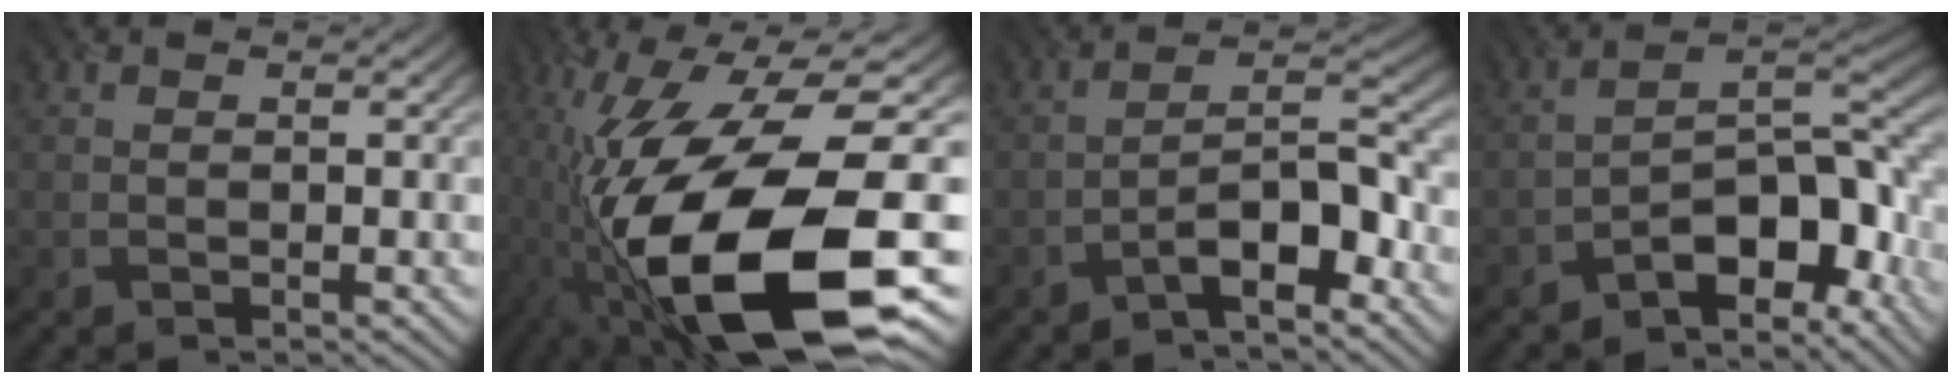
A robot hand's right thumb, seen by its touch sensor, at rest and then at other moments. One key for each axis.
{"total": 19.2, "fx": -7.6, "fy": 6.3, "fz": 16.4, "tx": -0.324, "ty": -0.017, "tz": -0.130}
{"total": 7.0, "fx": -4.6, "fy": 1.9, "fz": 5.0, "tx": -0.076, "ty": 0.021, "tz": -0.088}
{"total": 9.8, "fx": -6.3, "fy": 3.9, "fz": 6.5, "tx": -0.085, "ty": 0.007, "tz": -0.126}